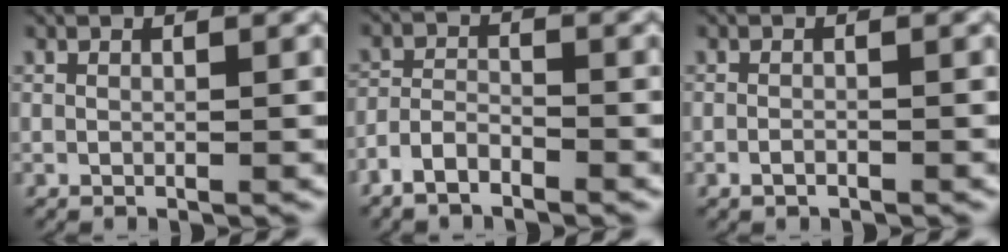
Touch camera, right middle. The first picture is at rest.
{"total": 3.1, "force": [-2.4, 1.5, 1.3], "torque": [-0.018, 0.001, -0.052]}
{"total": 1.1, "force": [-0.9, 0.3, 0.4], "torque": [-0.011, -0.002, -0.016]}